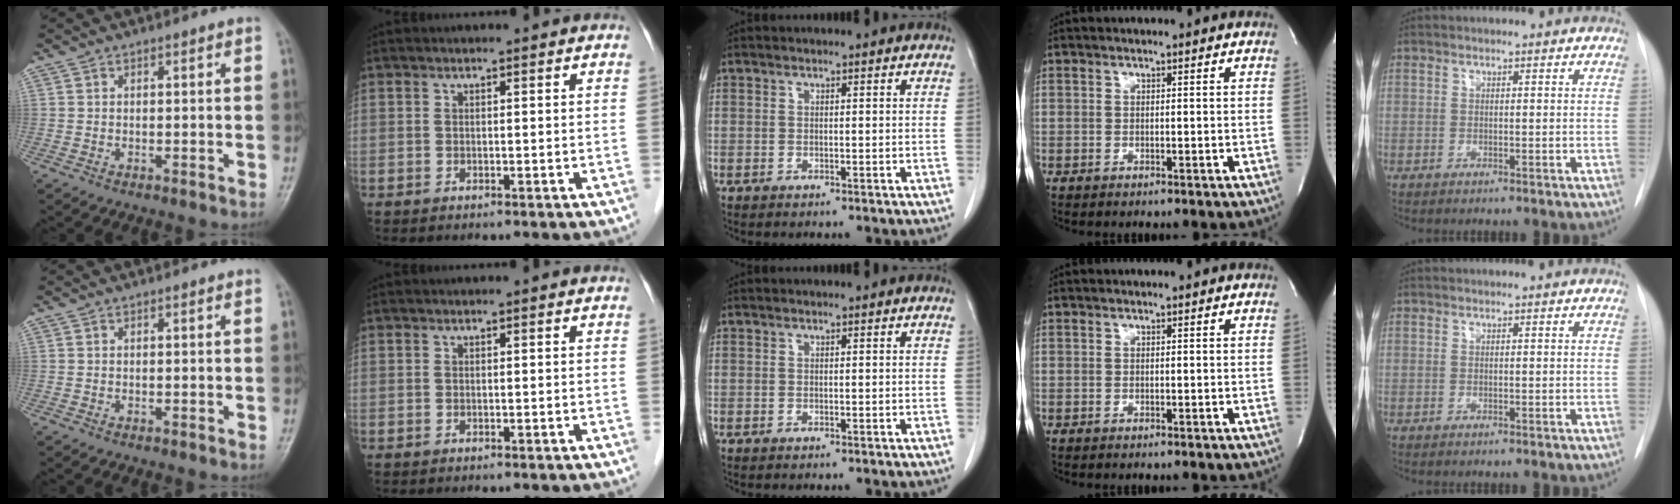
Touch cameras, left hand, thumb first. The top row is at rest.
{}